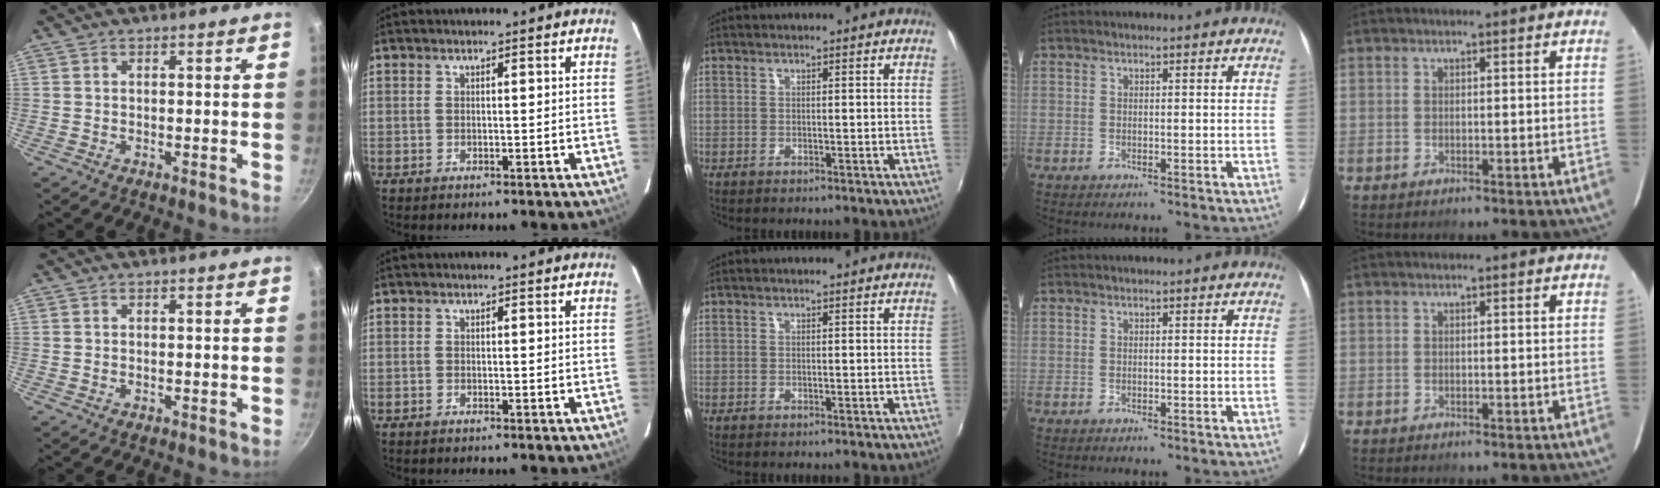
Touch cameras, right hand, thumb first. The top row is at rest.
{}